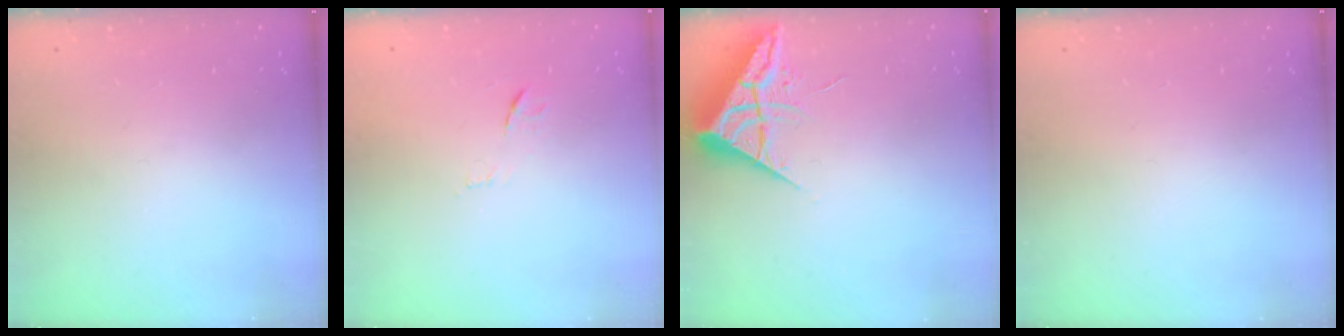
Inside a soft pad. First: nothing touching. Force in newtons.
{"total": 8.1, "press": 8.0, "slide": 0.7}
{"total": 6.9, "press": 6.9, "slide": 0.4}
{"total": 0.0}